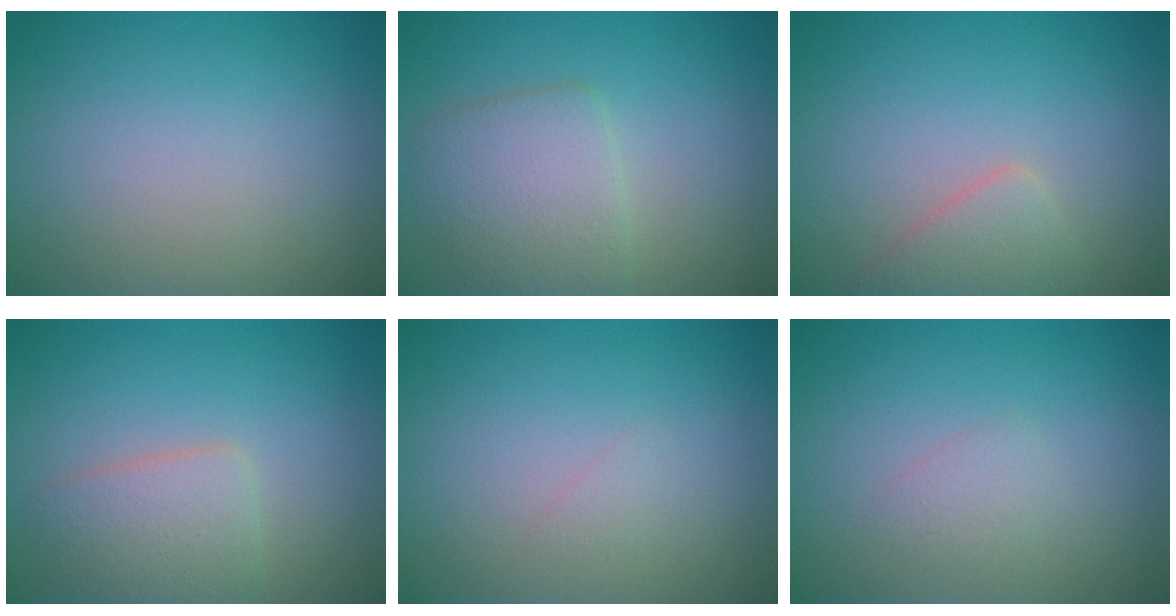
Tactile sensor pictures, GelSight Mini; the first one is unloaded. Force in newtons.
{"total": 4.1, "press": 4.1, "slide": 0.1}
{"total": 2.3, "press": 2.3, "slide": 0.1}
{"total": 3.1, "press": 3.1, "slide": 0.1}
{"total": 0.6, "press": 0.6, "slide": 0.0}
{"total": 1.1, "press": 1.1, "slide": 0.0}